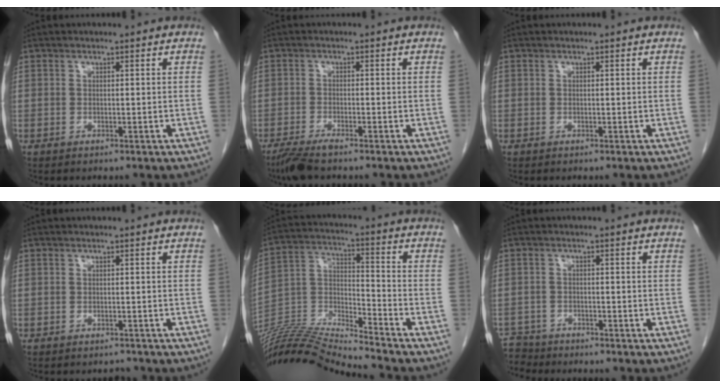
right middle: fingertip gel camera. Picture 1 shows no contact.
{"total": 3.9, "force": [-3.1, 0.3, 2.3], "torque": [-0.048, -0.011, -0.061]}
{"total": 0.0}
{"total": 0.9, "force": [-0.8, 0.2, -0.2], "torque": [0.000, -0.003, -0.010]}
{"total": 16.5, "force": [-15.8, -1.7, 4.3], "torque": [-0.077, 0.018, -0.295]}
{"total": 4.1, "force": [-3.8, 1.1, -1.0], "torque": [0.021, -0.007, -0.074]}